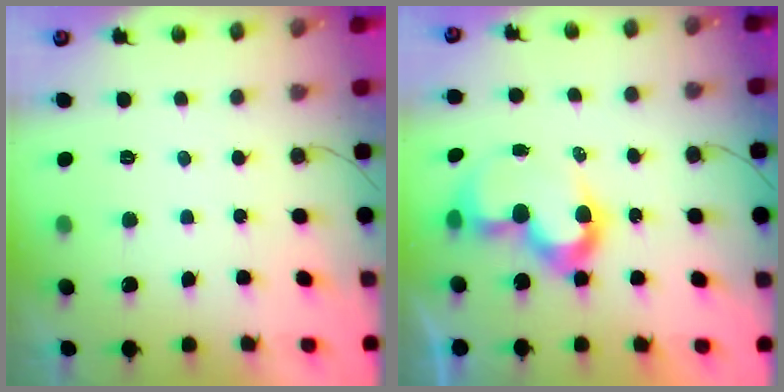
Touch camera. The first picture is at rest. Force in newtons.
{"total": 10.0, "press": 10.0, "slide": 0.6}